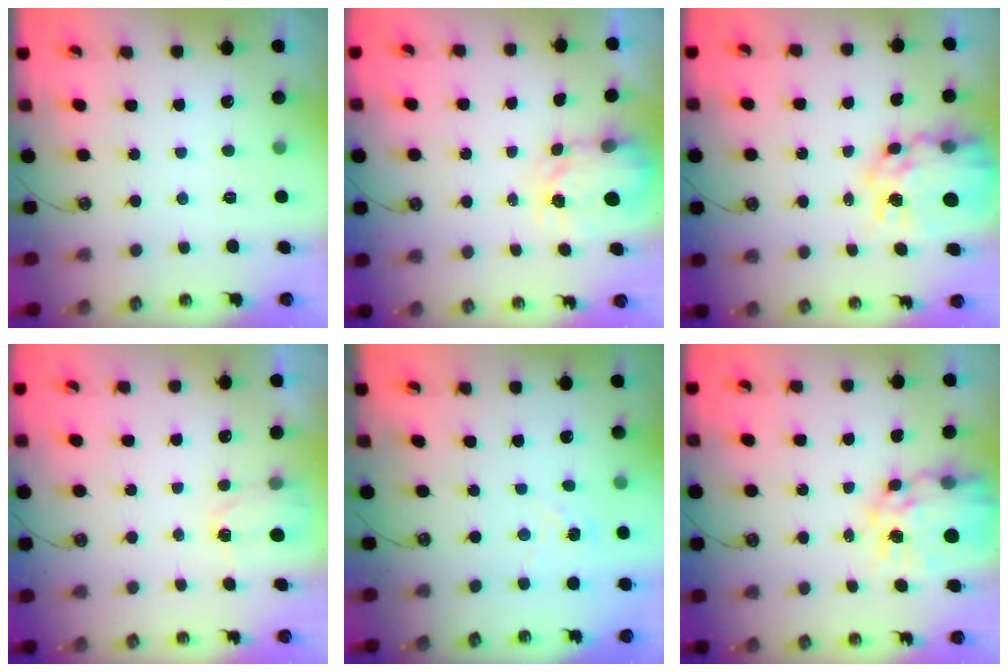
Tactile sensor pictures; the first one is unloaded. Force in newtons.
{"total": 3.6, "press": 3.5, "slide": 0.4}
{"total": 13.8, "press": 13.7, "slide": 1.1}
{"total": 2.4, "press": 2.4, "slide": 0.3}
{"total": 1.0, "press": 1.0, "slide": 0.2}
{"total": 15.2, "press": 15.2, "slide": 1.6}